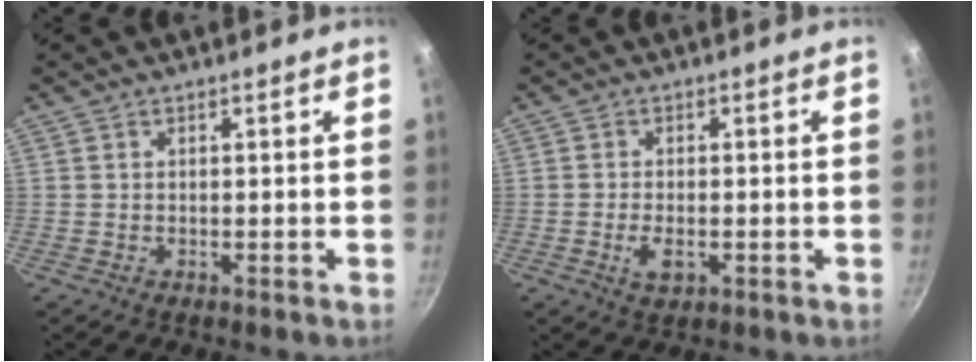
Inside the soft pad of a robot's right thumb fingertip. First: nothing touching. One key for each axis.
{"total": 3.8, "fx": -1.1, "fy": 2.0, "fz": 3.0, "tx": -0.057, "ty": 0.002, "tz": -0.019}